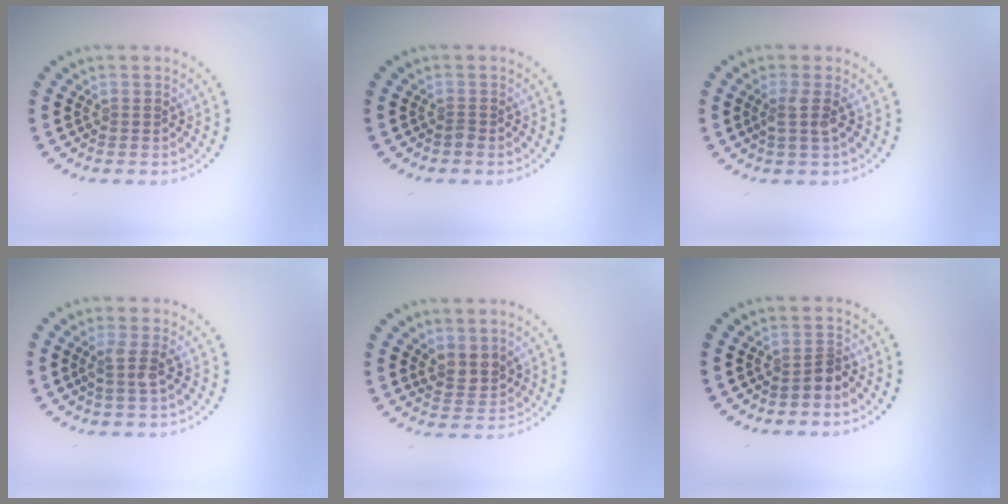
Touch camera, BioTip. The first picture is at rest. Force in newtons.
{"total": 0.5, "press": 0.4, "slide": 0.4}
{"total": 1.9, "press": 1.5, "slide": 1.2}
{"total": 1.8, "press": 1.3, "slide": 1.2}
{"total": 2.3, "press": 1.9, "slide": 1.2}
{"total": 1.7, "press": 1.2, "slide": 1.1}